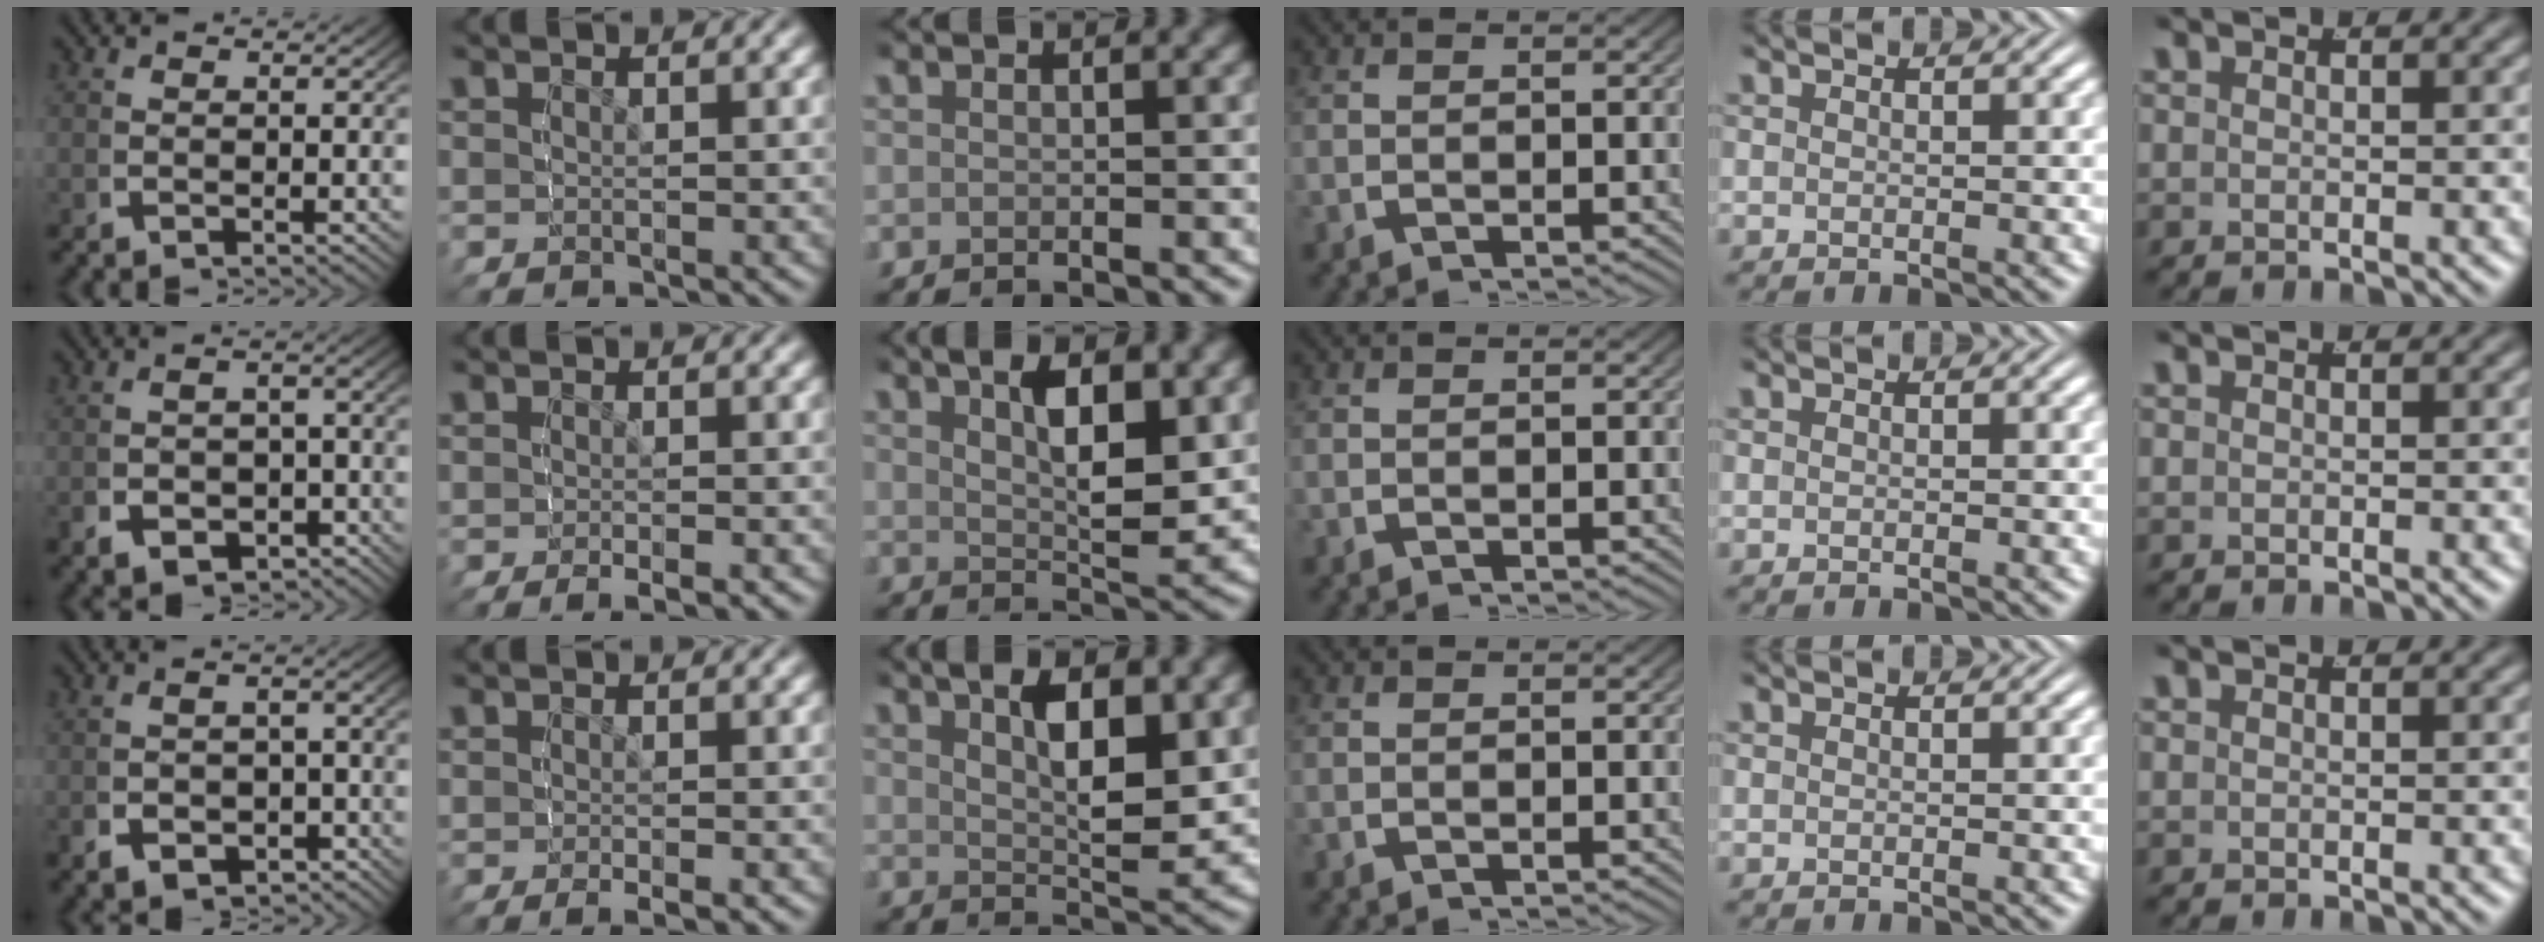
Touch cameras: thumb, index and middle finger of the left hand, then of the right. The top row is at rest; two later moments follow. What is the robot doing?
{"motion": "grasp_and_lifting", "object": "sponge"}